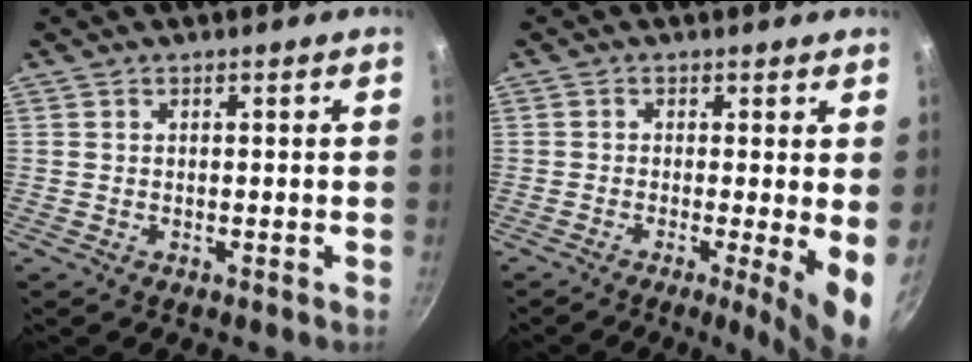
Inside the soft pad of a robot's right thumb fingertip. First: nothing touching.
{"total": 7.7, "force": [-0.9, 1.2, 7.5], "torque": [-0.093, -0.016, -0.014]}